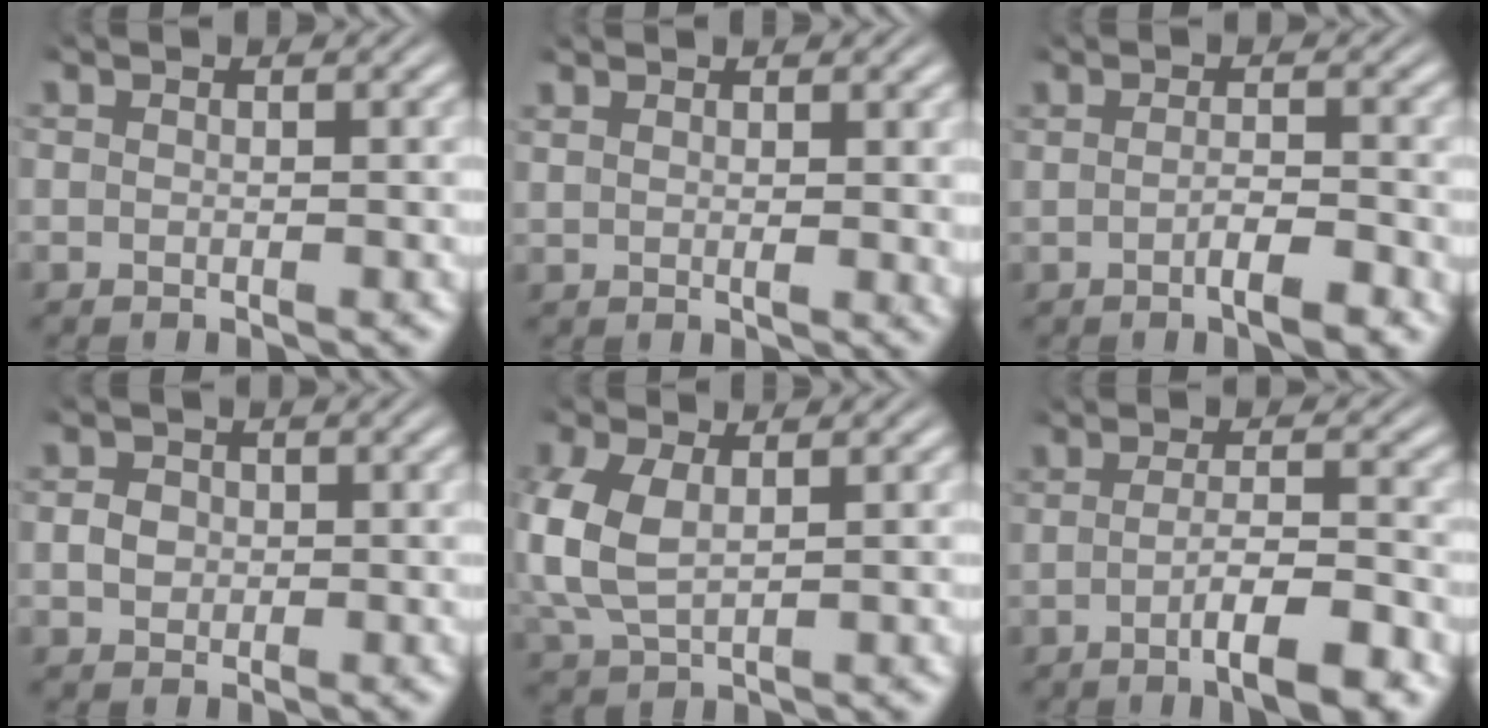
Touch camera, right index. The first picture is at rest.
{"total": 1.6, "force": [1.3, -0.3, 1.0], "torque": [-0.010, 0.002, 0.023]}
{"total": 2.9, "force": [-1.1, 0.4, 2.7], "torque": [-0.033, 0.005, -0.024]}
{"total": 1.2, "force": [-0.2, 1.1, 0.5], "torque": [-0.009, -0.001, 0.000]}
{"total": 5.4, "force": [0.4, 3.9, 3.7], "torque": [-0.108, -0.015, 0.023]}
{"total": 5.5, "force": [-2.6, 0.7, 4.8], "torque": [-0.066, -0.005, -0.041]}